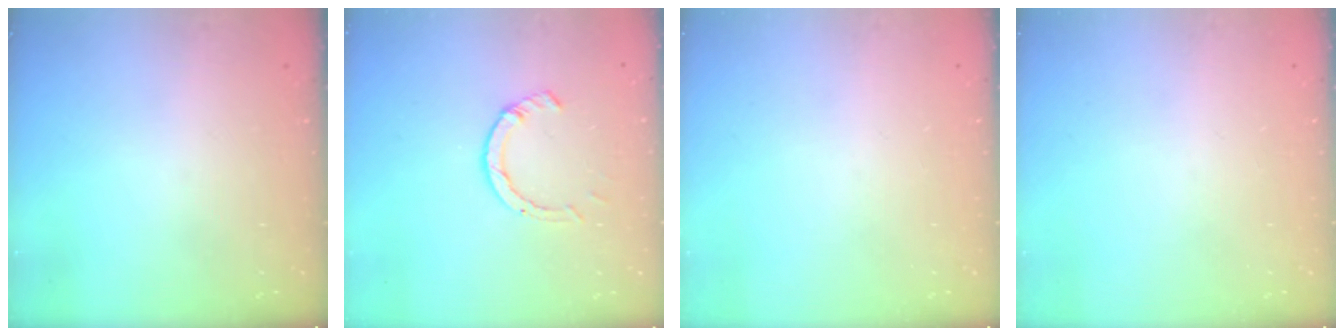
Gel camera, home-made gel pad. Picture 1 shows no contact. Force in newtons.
{"total": 4.2, "press": 4.1, "slide": 0.4}
{"total": 0.0}
{"total": 0.0}